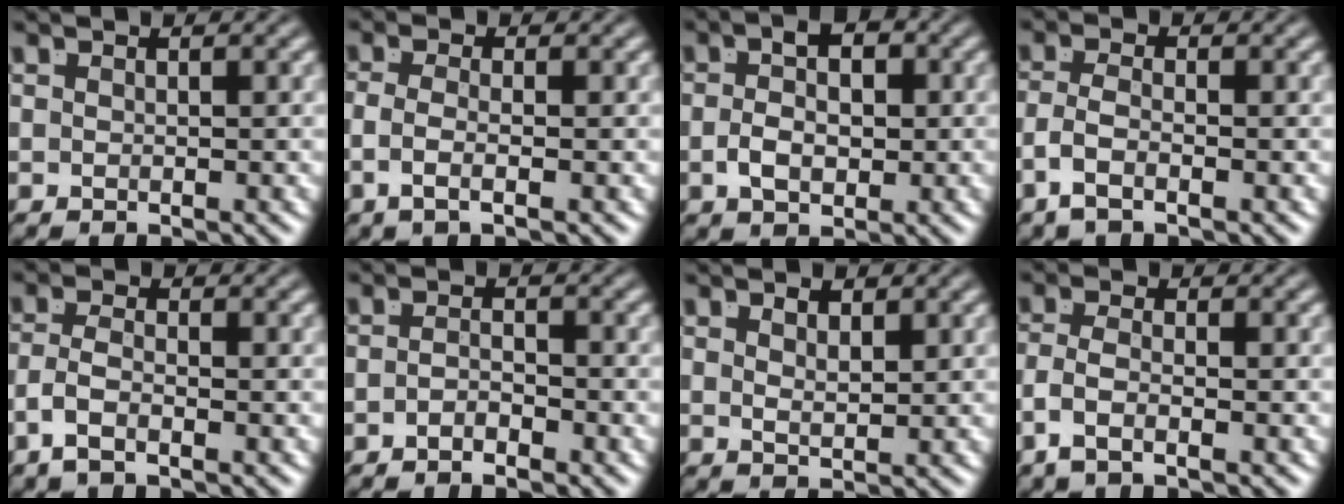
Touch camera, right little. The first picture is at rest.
{"total": 2.6, "force": [-0.9, 0.2, 2.4], "torque": [-0.055, -0.015, -0.009]}
{"total": 3.1, "force": [-0.3, 1.3, 2.8], "torque": [-0.034, -0.004, -0.003]}
{"total": 2.6, "force": [-1.4, 0.8, 2.0], "torque": [-0.053, -0.016, -0.018]}
{"total": 2.5, "force": [-1.4, 0.9, 1.9], "torque": [-0.049, -0.015, -0.020]}
{"total": 1.7, "force": [-1.5, -0.3, 0.8], "torque": [-0.009, -0.007, -0.025]}
{"total": 1.4, "force": [0.9, -0.5, 1.0], "torque": [-0.013, -0.012, 0.027]}
{"total": 2.6, "force": [-1.4, 0.5, 2.1], "torque": [-0.055, -0.018, -0.018]}